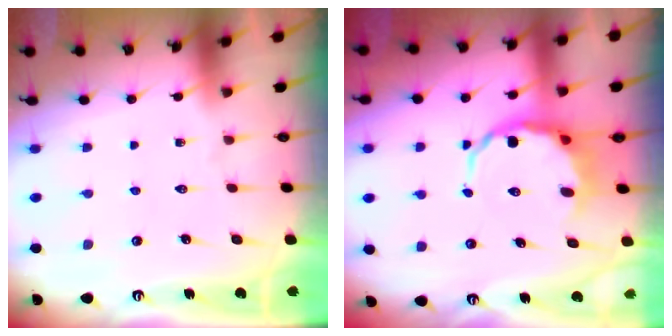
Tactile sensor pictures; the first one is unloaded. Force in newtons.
{"total": 7.2, "press": 6.9, "slide": 2.2}